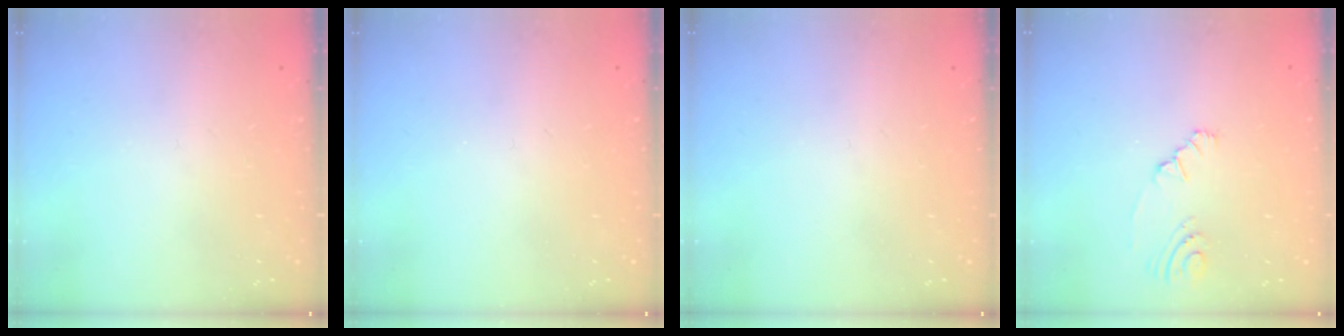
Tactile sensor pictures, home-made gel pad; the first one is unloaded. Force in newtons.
{"total": 0.0}
{"total": 0.0}
{"total": 5.6, "press": 3.4, "slide": 4.5}